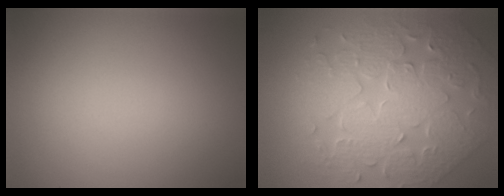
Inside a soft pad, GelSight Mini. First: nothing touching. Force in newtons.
{"total": 9.0, "press": 6.7, "slide": 6.0}